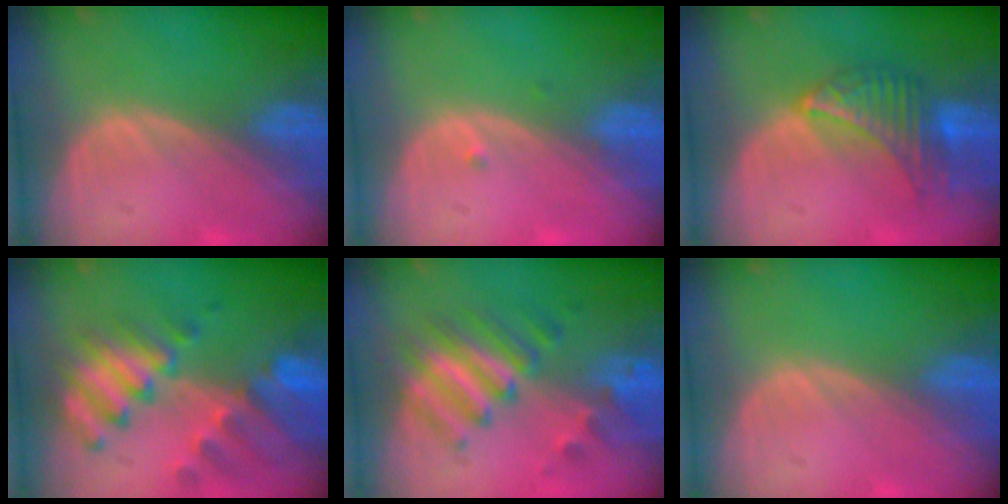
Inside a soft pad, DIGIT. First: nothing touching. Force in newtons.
{"total": 0.6, "press": 0.5, "slide": 0.3}
{"total": 6.7, "press": 6.5, "slide": 1.3}
{"total": 10.1, "press": 8.8, "slide": 4.9}
{"total": 7.5, "press": 7.4, "slide": 0.9}
{"total": 0.0}